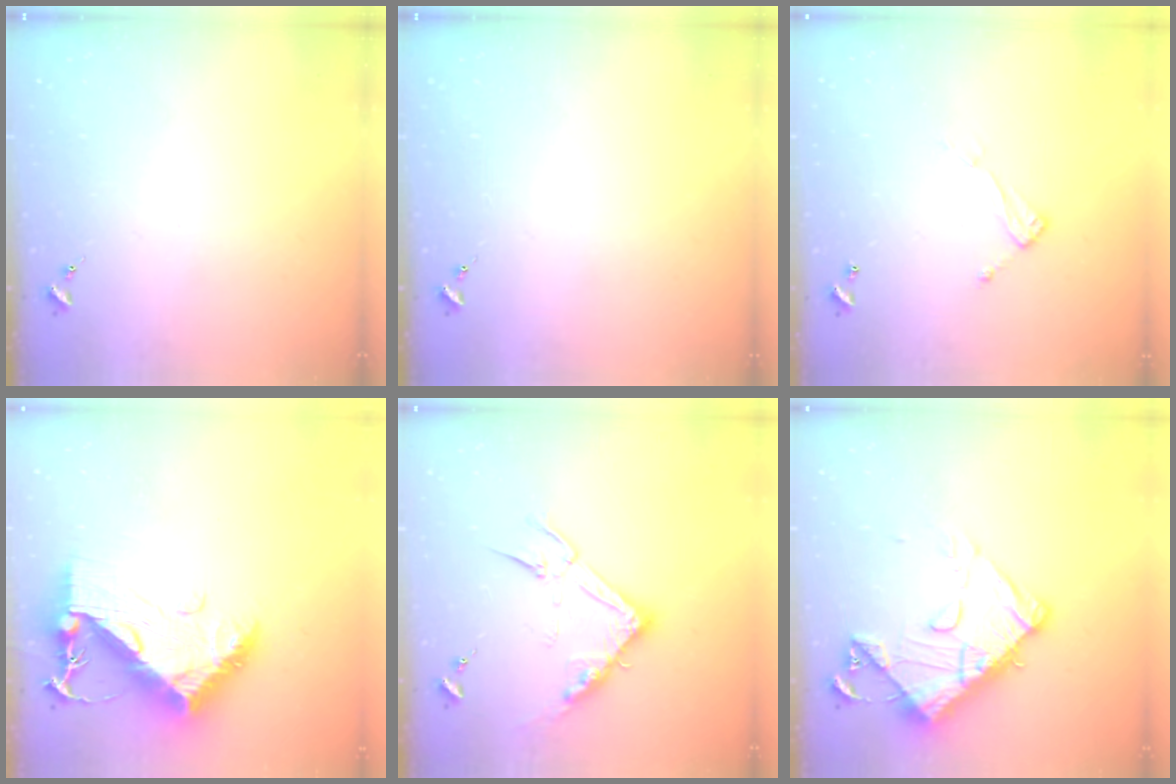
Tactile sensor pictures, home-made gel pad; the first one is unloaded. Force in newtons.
{"total": 0.0}
{"total": 7.1, "press": 7.1, "slide": 0.3}
{"total": 13.5, "press": 13.5, "slide": 1.2}
{"total": 13.8, "press": 13.8, "slide": 0.8}
{"total": 13.6, "press": 13.5, "slide": 1.3}